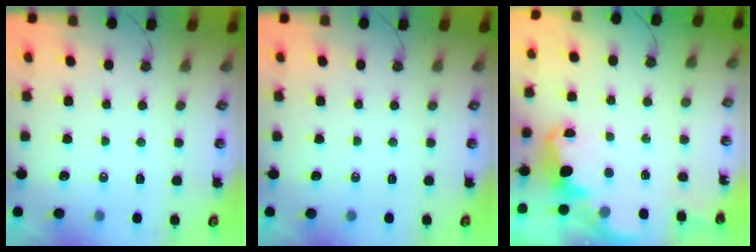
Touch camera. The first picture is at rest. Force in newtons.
{"total": 0.0}
{"total": 2.8, "press": 2.7, "slide": 0.6}